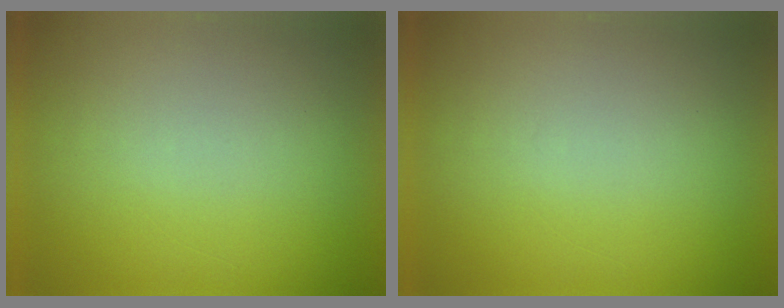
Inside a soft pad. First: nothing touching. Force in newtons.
{"total": 0.0}